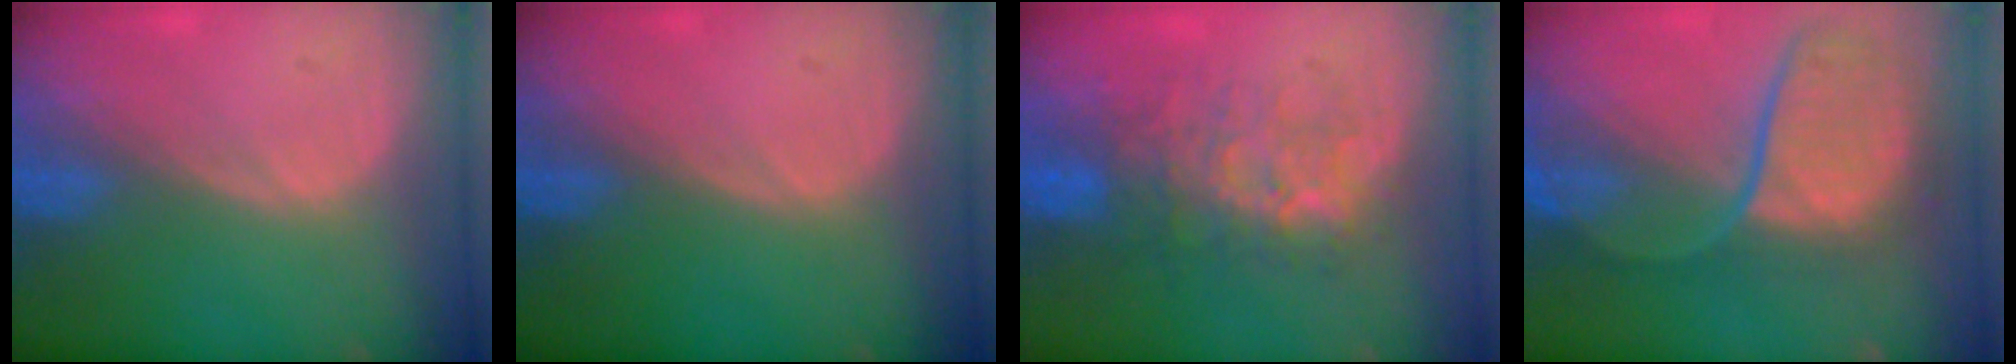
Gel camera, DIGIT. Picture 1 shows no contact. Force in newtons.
{"total": 0.0}
{"total": 7.9, "press": 7.8, "slide": 1.5}
{"total": 10.5, "press": 9.6, "slide": 4.1}